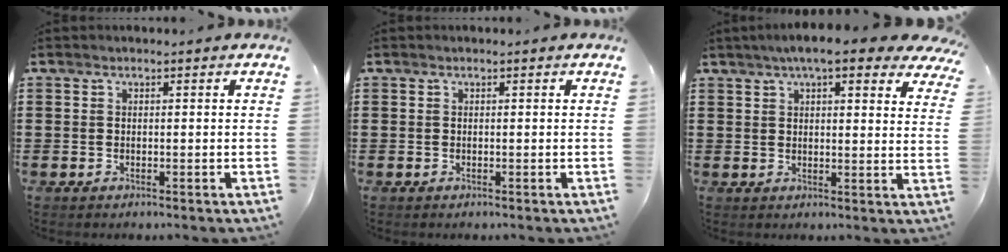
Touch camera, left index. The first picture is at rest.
{"total": 0.0}
{"total": 7.2, "force": [5.6, 0.9, 4.4], "torque": [-0.091, -0.006, 0.099]}